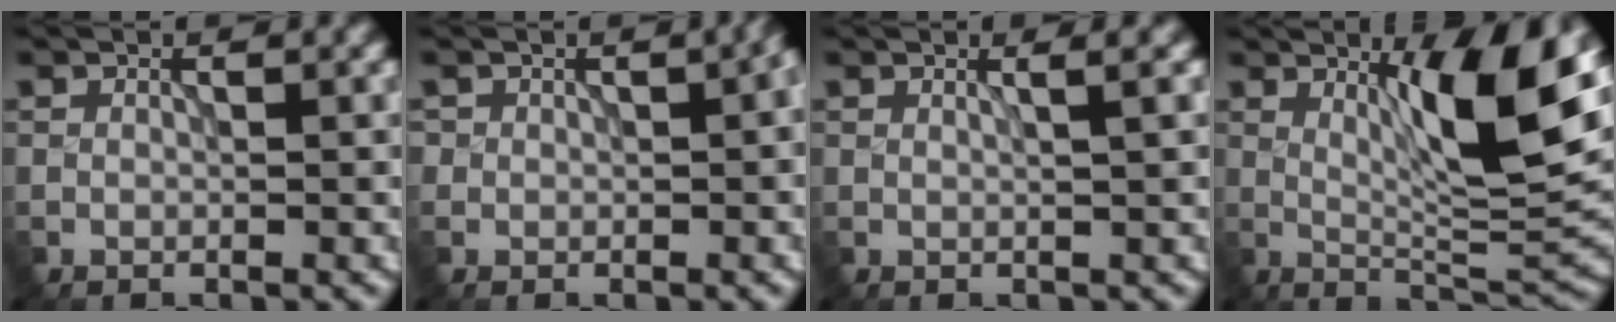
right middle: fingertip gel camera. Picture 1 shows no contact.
{"total": 3.8, "force": [0.4, 2.4, 2.9], "torque": [-0.020, 0.005, 0.008]}
{"total": 1.8, "force": [0.8, 0.5, 1.5], "torque": [-0.018, 0.007, -0.002]}
{"total": 8.6, "force": [2.8, 1.3, 8.0], "torque": [-0.118, -0.006, 0.050]}